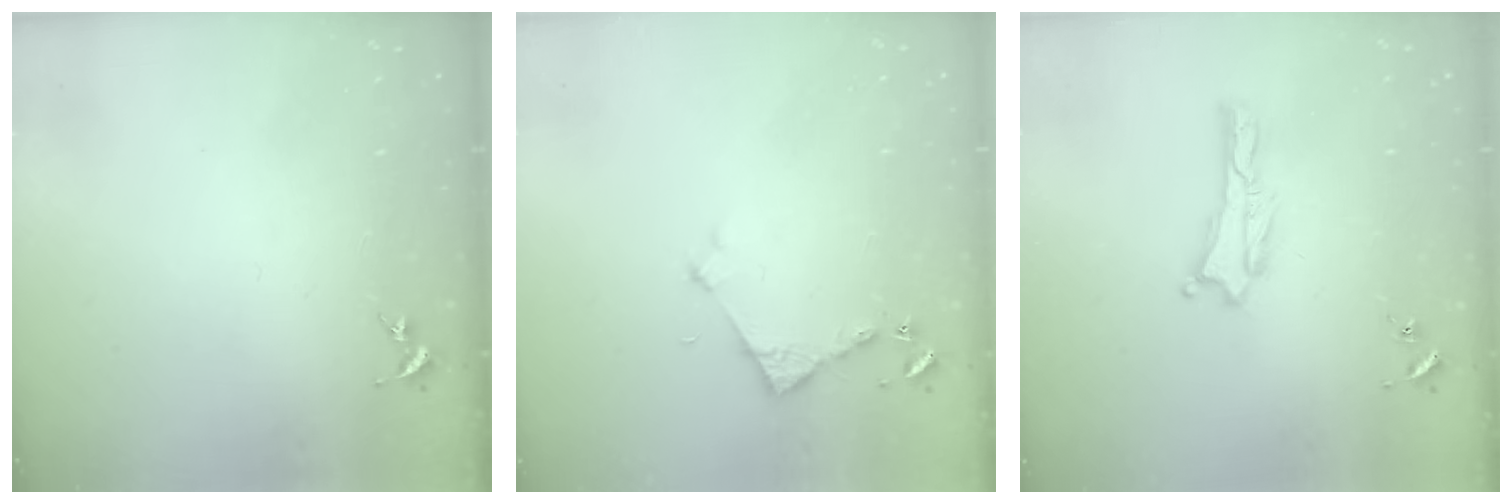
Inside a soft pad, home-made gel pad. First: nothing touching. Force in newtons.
{"total": 3.5, "press": 3.5, "slide": 0.3}
{"total": 0.0}